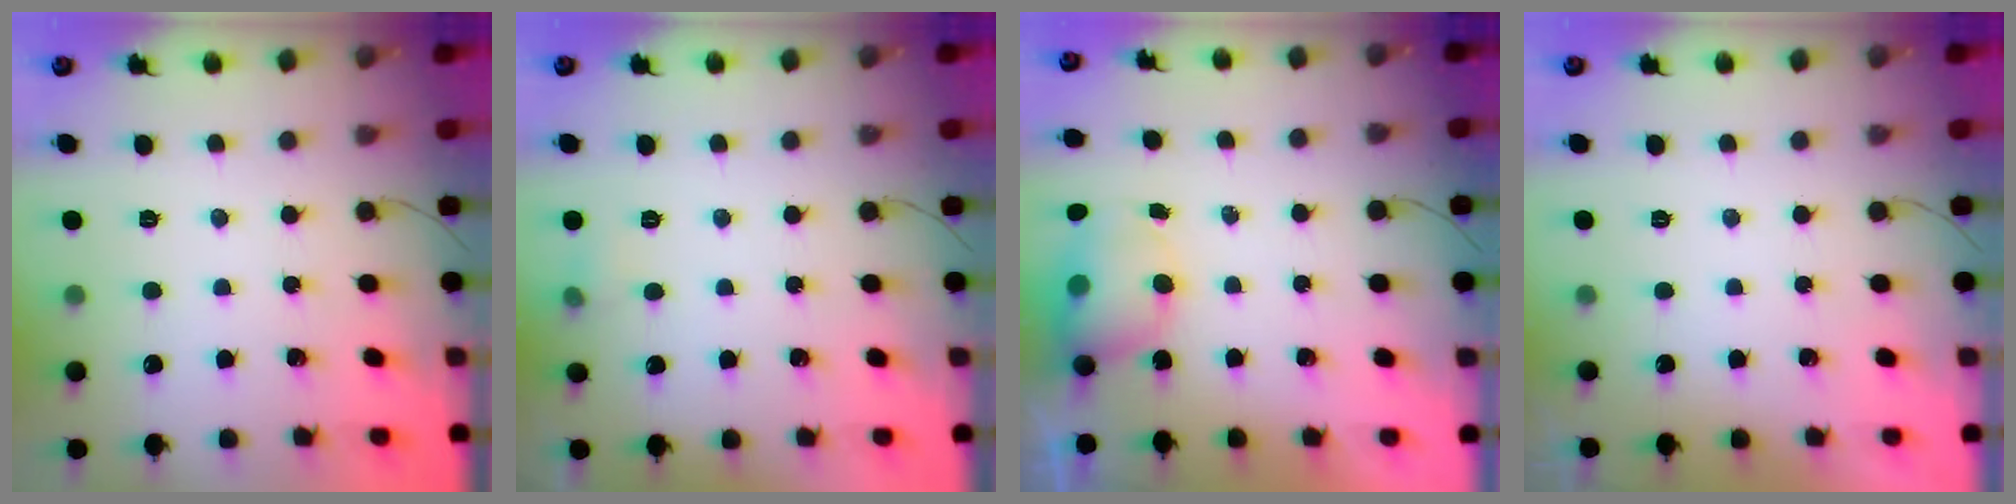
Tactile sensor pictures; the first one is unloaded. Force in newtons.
{"total": 3.5, "press": 3.3, "slide": 1.1}
{"total": 5.8, "press": 5.7, "slide": 0.8}
{"total": 0.0}